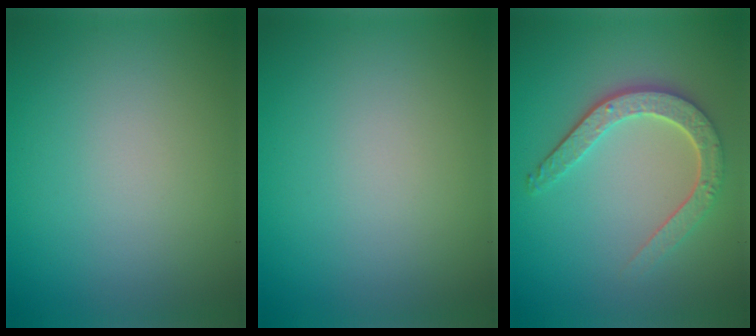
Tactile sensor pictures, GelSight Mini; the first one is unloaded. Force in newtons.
{"total": 0.0}
{"total": 4.5, "press": 3.6, "slide": 2.7}